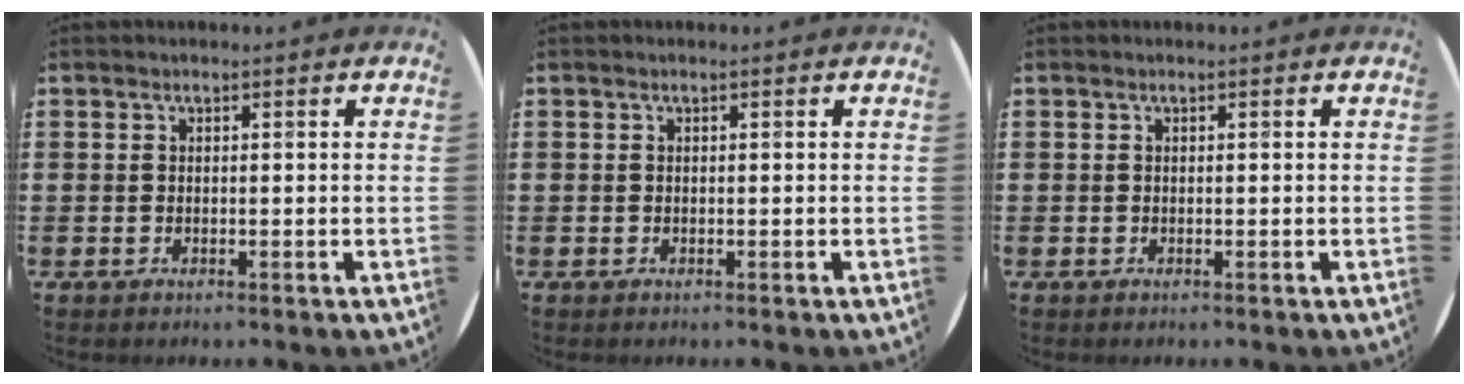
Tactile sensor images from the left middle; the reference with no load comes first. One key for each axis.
{"total": 0.0}
{"total": 0.0}